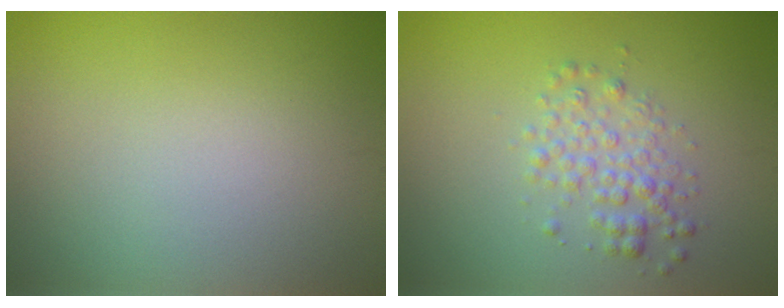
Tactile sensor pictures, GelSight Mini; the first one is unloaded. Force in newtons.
{"total": 2.5, "press": 2.5, "slide": 0.1}